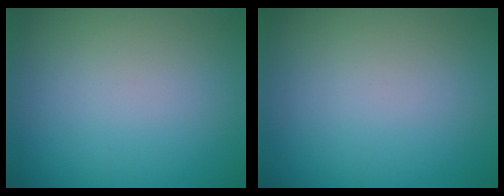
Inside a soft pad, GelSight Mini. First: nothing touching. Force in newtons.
{"total": 0.0}